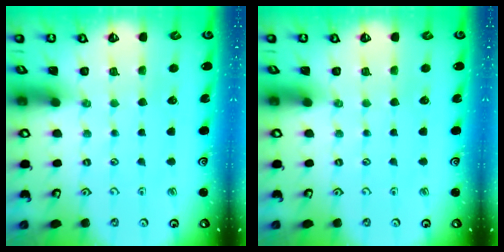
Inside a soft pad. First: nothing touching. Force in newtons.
{"total": 0.0}